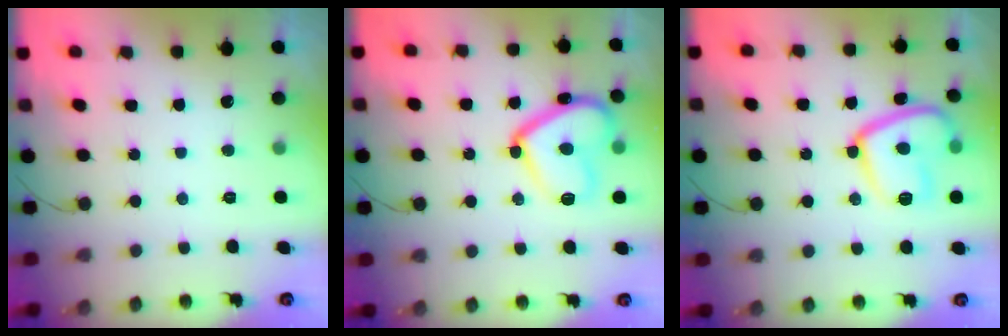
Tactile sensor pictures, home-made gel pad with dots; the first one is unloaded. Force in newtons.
{"total": 16.8, "press": 16.8, "slide": 1.2}
{"total": 14.6, "press": 14.6, "slide": 1.0}